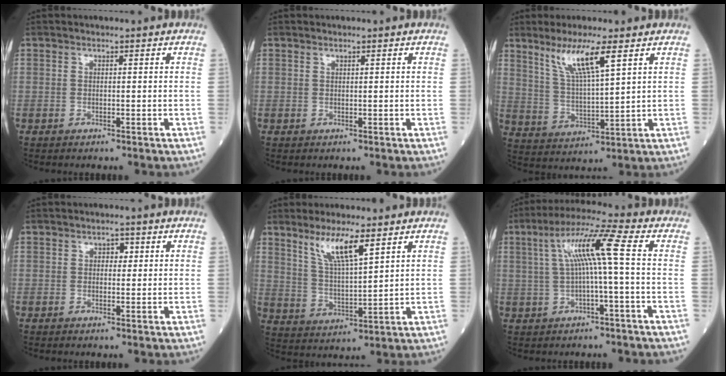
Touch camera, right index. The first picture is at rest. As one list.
[{"total": 0.0}, {"total": 8.8, "force": [5.2, 0.4, 7.1], "torque": [-0.139, -0.004, 0.104]}, {"total": 1.5, "force": [0.4, 1.0, 1.0], "torque": [-0.009, 0.003, 0.003]}, {"total": 7.9, "force": [5.1, 0.8, 6.0], "torque": [-0.119, -0.005, 0.100]}, {"total": 8.9, "force": [1.0, -0.6, 8.8], "torque": [-0.163, 0.026, 0.020]}]